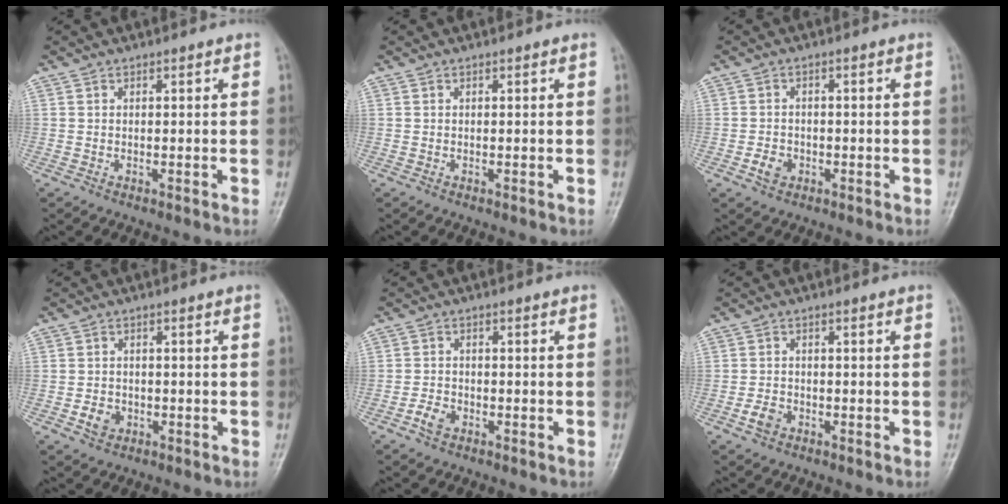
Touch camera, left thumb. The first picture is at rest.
{"total": 0.0}
{"total": 2.9, "force": [-1.2, 2.3, 1.3], "torque": [-0.018, 0.007, -0.020]}
{"total": 3.1, "force": [-1.1, 2.6, 1.4], "torque": [-0.017, 0.004, -0.016]}
{"total": 2.9, "force": [-1.6, 1.9, 1.5], "torque": [-0.027, 0.009, -0.029]}
{"total": 2.8, "force": [-1.4, 2.0, 1.4], "torque": [-0.025, 0.008, -0.025]}